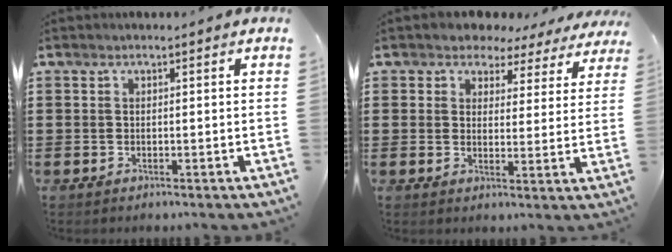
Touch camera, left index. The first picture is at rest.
{"total": 3.9, "force": [3.4, 1.9, 0.4], "torque": [-0.023, -0.016, 0.055]}